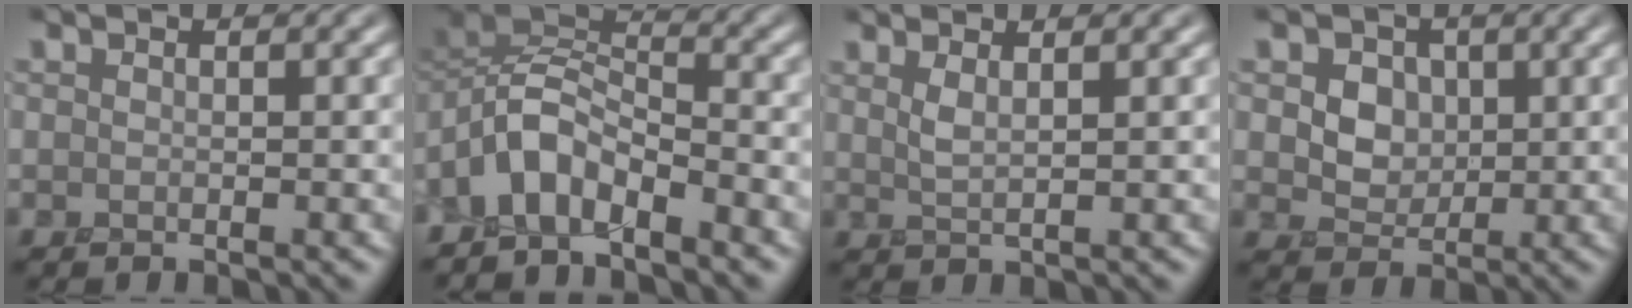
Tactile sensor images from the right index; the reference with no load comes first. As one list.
[{"total": 5.3, "force": [-3.4, 2.1, 3.5], "torque": [-0.064, 0.009, -0.073]}, {"total": 1.4, "force": [1.2, -0.3, 0.7], "torque": [-0.023, -0.001, 0.029]}, {"total": 4.6, "force": [1.6, 3.6, 2.3], "torque": [-0.049, 0.004, 0.031]}]